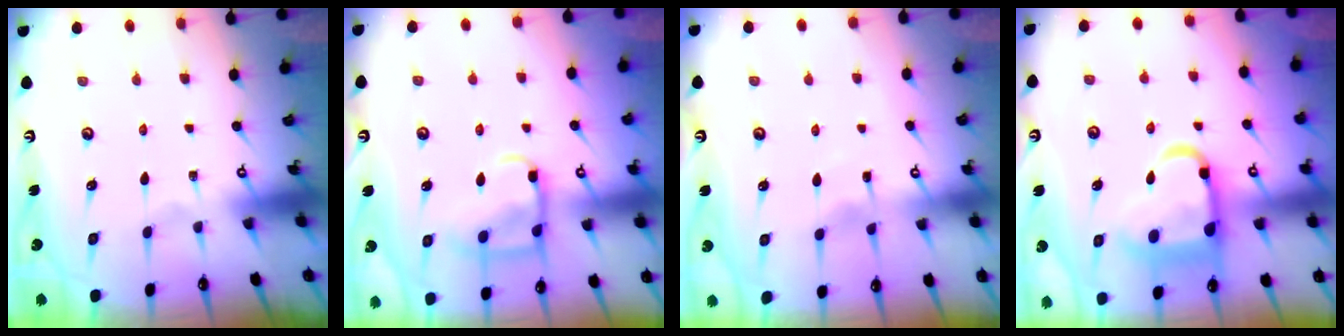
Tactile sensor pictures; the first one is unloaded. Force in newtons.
{"total": 11.6, "press": 11.5, "slide": 1.1}
{"total": 4.5, "press": 4.4, "slide": 0.4}
{"total": 13.4, "press": 13.3, "slide": 1.7}